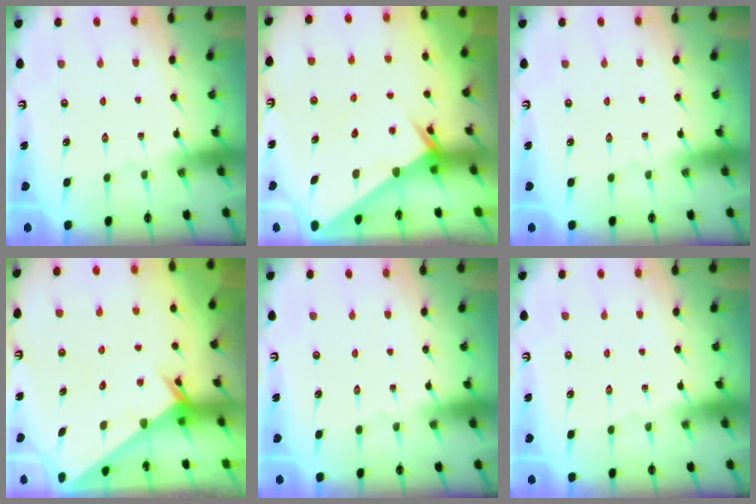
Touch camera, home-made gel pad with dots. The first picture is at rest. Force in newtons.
{"total": 2.7, "press": 2.7, "slide": 0.1}
{"total": 0.0}
{"total": 2.0, "press": 2.0, "slide": 0.1}
{"total": 0.0}
{"total": 0.0}